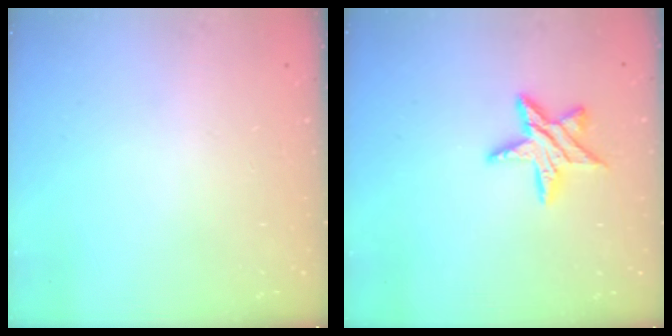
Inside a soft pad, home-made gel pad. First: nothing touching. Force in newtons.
{"total": 11.5, "press": 11.4, "slide": 0.7}